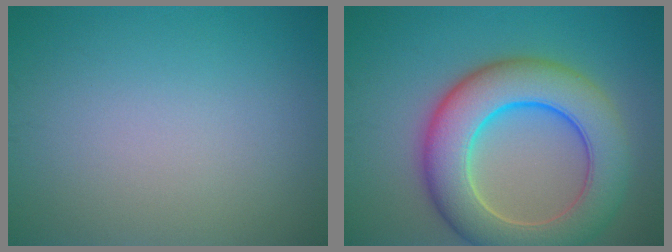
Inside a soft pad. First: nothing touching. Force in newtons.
{"total": 10.3, "press": 10.3, "slide": 0.5}